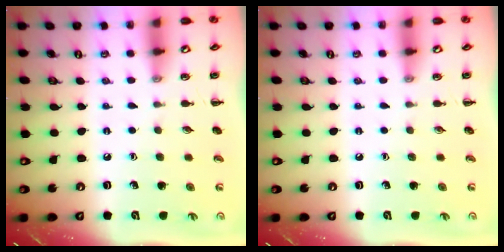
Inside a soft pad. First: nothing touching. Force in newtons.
{"total": 0.0}